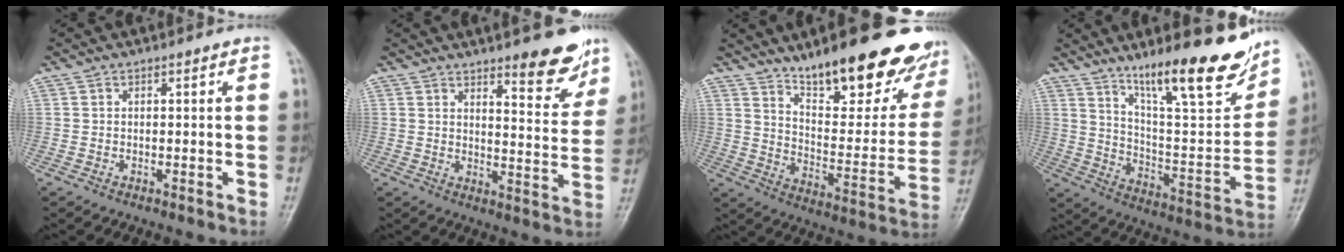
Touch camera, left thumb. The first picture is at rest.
{"total": 9.8, "force": [7.0, 2.8, 6.3], "torque": [-0.053, -0.050, 0.098]}
{"total": 25.7, "force": [17.9, 8.2, 16.4], "torque": [-0.189, -0.097, 0.266]}
{"total": 21.1, "force": [14.3, 4.9, 14.8], "torque": [-0.184, -0.073, 0.233]}